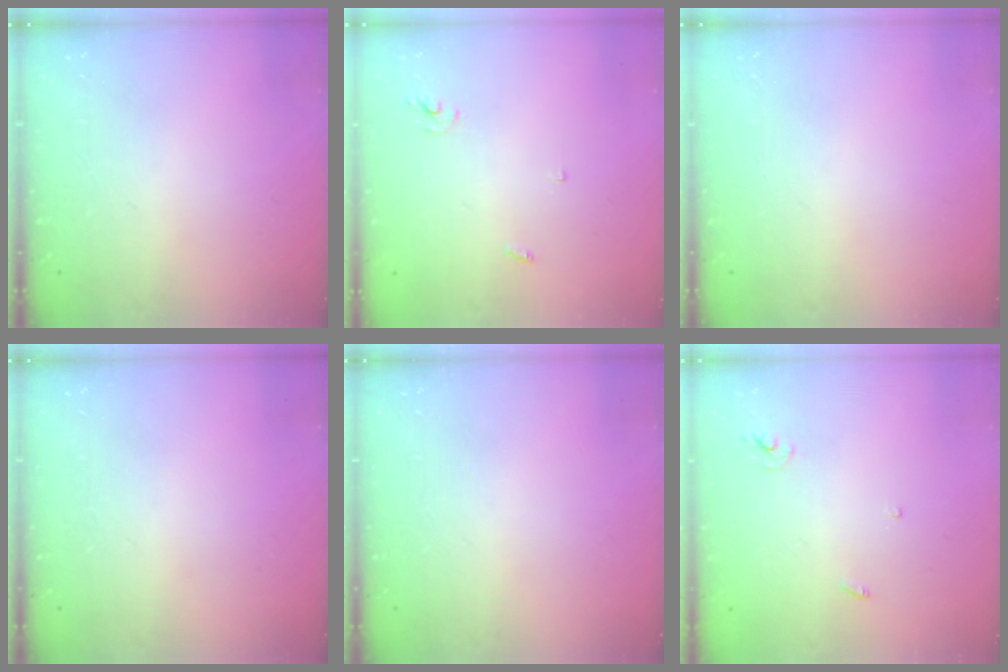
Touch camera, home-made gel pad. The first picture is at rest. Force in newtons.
{"total": 2.5, "press": 2.5, "slide": 0.1}
{"total": 0.0}
{"total": 0.0}
{"total": 0.0}
{"total": 2.4, "press": 2.4, "slide": 0.1}